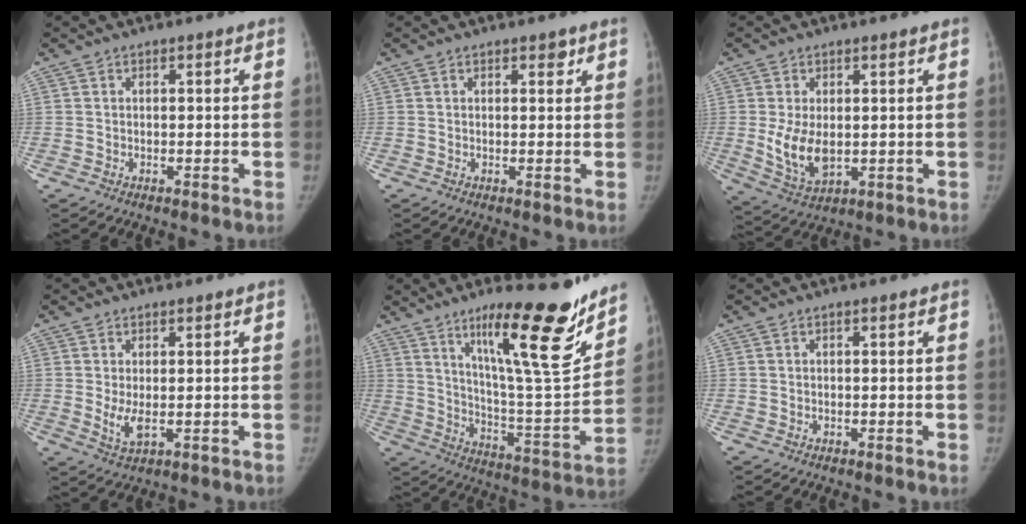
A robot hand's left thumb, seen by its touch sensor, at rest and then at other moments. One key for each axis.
{"total": 1.3, "fx": 0.9, "fy": 0.7, "fz": 0.7, "tx": 0.002, "ty": -0.004, "tz": 0.009}
{"total": 8.0, "fx": 0.0, "fy": 4.5, "fz": 6.6, "tx": -0.117, "ty": -0.017, "tz": 0.015}
{"total": 3.8, "fx": 0.3, "fy": 1.4, "fz": 3.5, "tx": -0.069, "ty": -0.010, "tz": 0.014}
{"total": 22.0, "fx": 14.7, "fy": 3.9, "fz": 15.9, "tx": -0.212, "ty": -0.091, "tz": 0.243}
{"total": 0.0}